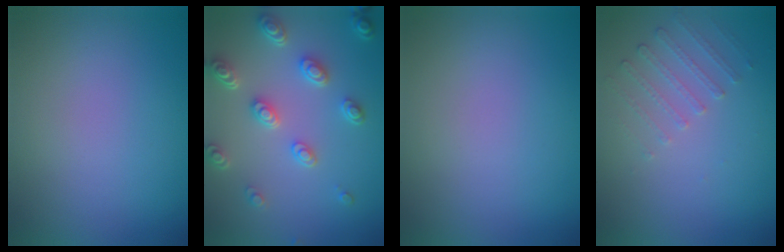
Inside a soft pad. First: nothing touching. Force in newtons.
{"total": 4.6, "press": 3.6, "slide": 2.8}
{"total": 0.0}
{"total": 1.5, "press": 1.0, "slide": 1.1}